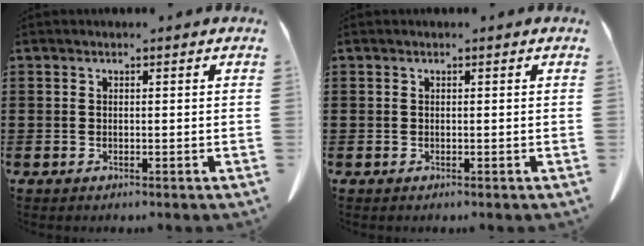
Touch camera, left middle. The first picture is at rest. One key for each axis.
{"total": 0.0}